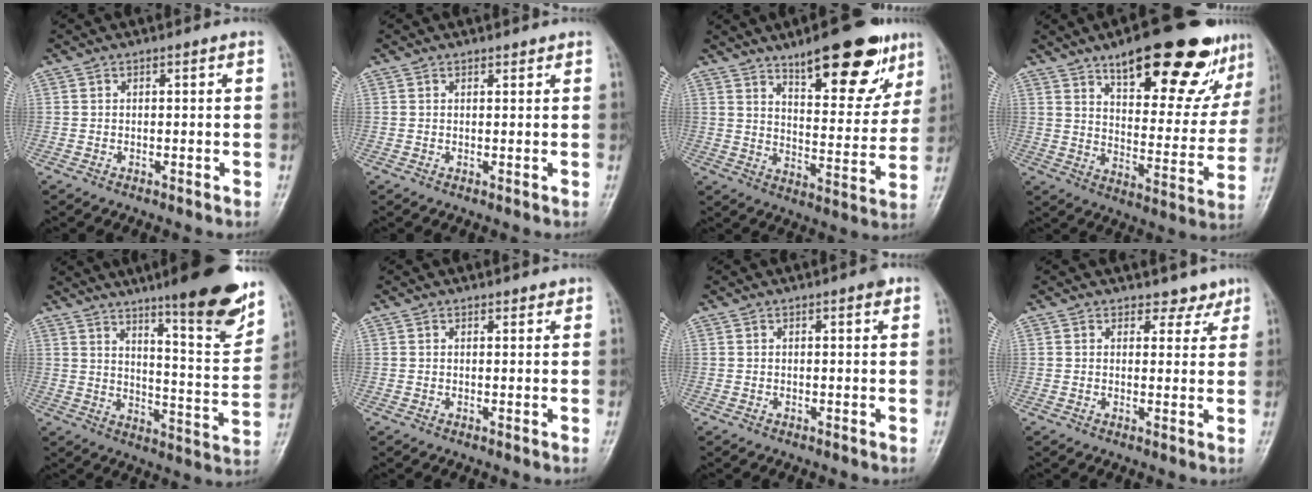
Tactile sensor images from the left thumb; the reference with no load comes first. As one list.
[{"total": 0.7, "force": [0.7, 0.3, 0.1], "torque": [-0.002, -0.007, 0.009]}, {"total": 17.9, "force": [11.3, 6.2, 12.5], "torque": [-0.128, -0.060, 0.170]}, {"total": 24.7, "force": [15.5, 8.6, 17.2], "torque": [-0.187, -0.052, 0.224]}, {"total": 19.1, "force": [12.9, 3.0, 13.8], "torque": [-0.159, -0.076, 0.188]}, {"total": 1.1, "force": [1.0, 0.5, 0.2], "torque": [0.004, -0.006, 0.010]}, {"total": 1.4, "force": [0.8, 0.4, 1.1], "torque": [-0.013, -0.001, 0.007]}, {"total": 3.4, "force": [2.7, 1.9, 0.1], "torque": [0.023, -0.021, 0.027]}]